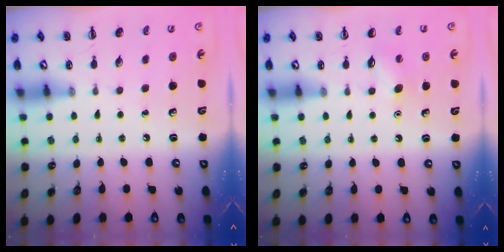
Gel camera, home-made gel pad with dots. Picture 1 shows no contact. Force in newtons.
{"total": 4.4, "press": 4.2, "slide": 1.2}